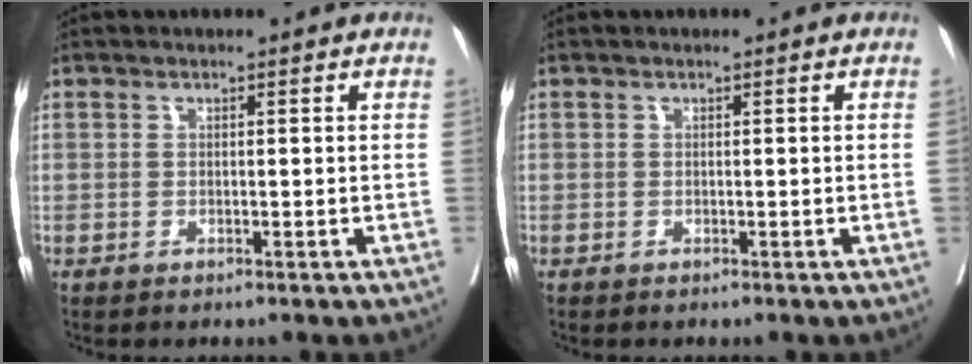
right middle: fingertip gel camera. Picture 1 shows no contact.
{"total": 0.0}